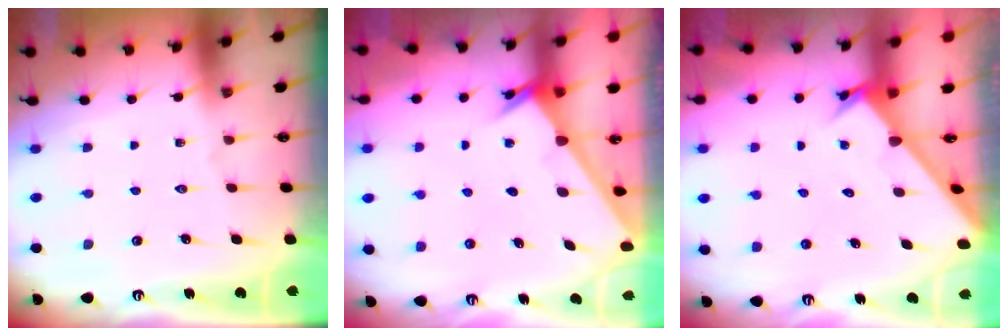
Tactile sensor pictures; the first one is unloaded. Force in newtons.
{"total": 2.6, "press": 2.6, "slide": 0.2}
{"total": 2.4, "press": 2.4, "slide": 0.1}